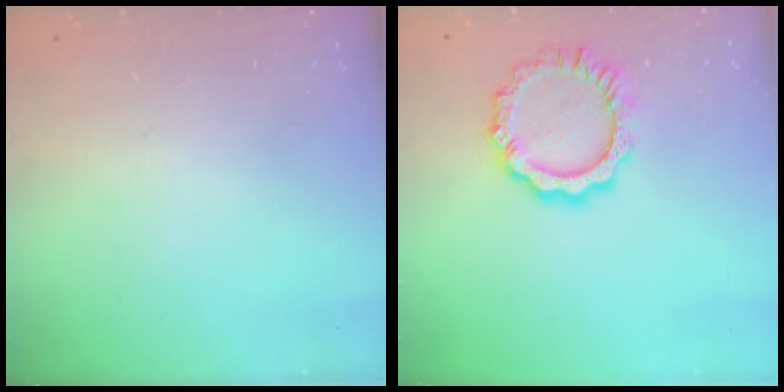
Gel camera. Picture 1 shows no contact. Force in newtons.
{"total": 9.4, "press": 9.3, "slide": 0.9}